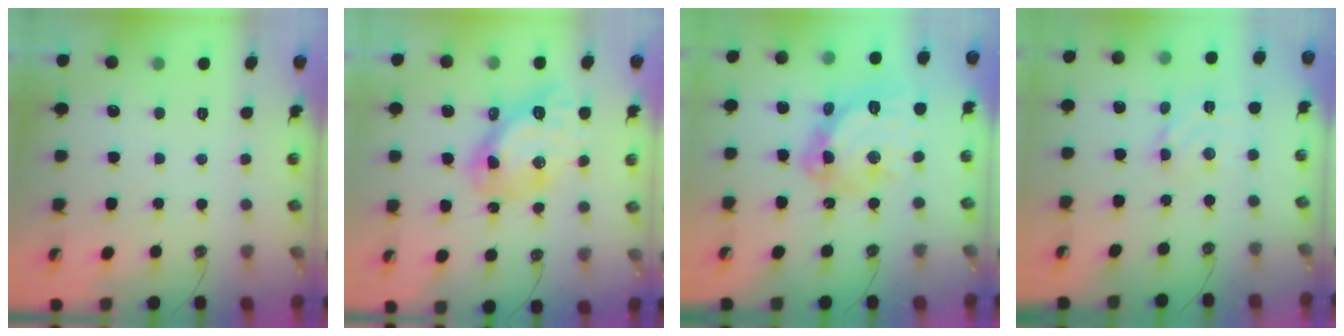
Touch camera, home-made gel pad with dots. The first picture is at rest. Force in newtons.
{"total": 14.3, "press": 14.2, "slide": 1.4}
{"total": 17.2, "press": 17.1, "slide": 1.7}
{"total": 5.5, "press": 5.5, "slide": 0.3}